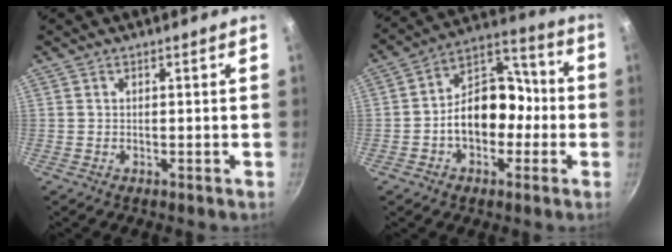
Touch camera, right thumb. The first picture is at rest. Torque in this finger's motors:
{"motor_torque": [1.89, 2.03, 1.46, -0.51, 0.16]}